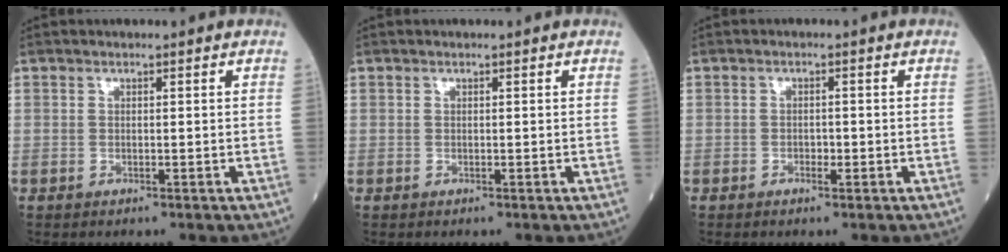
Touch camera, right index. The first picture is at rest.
{"total": 0.0}
{"total": 1.3, "force": [-0.6, 0.6, 1.0], "torque": [-0.016, 0.002, -0.008]}